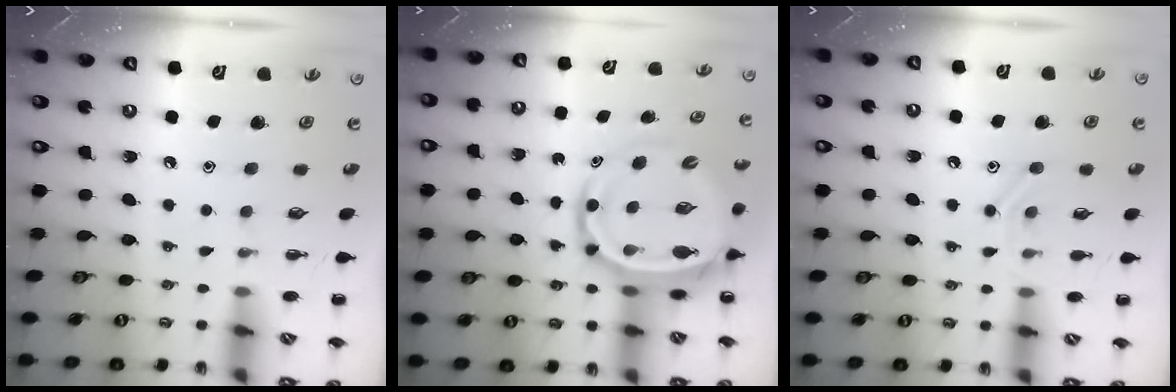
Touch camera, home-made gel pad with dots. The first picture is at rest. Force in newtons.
{"total": 8.4, "press": 8.1, "slide": 2.4}
{"total": 8.3, "press": 8.2, "slide": 1.2}